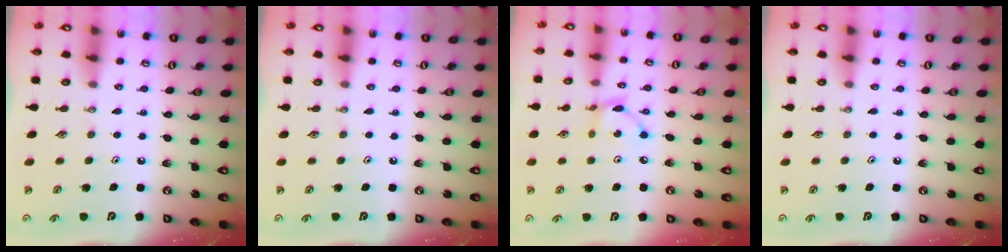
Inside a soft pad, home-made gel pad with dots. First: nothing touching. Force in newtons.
{"total": 0.0}
{"total": 4.8, "press": 4.8, "slide": 0.1}
{"total": 0.0}